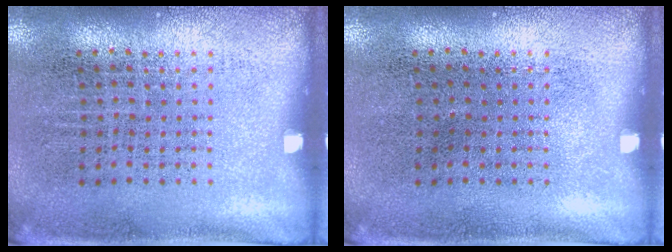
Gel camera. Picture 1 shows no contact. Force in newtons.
{"total": 0.0}